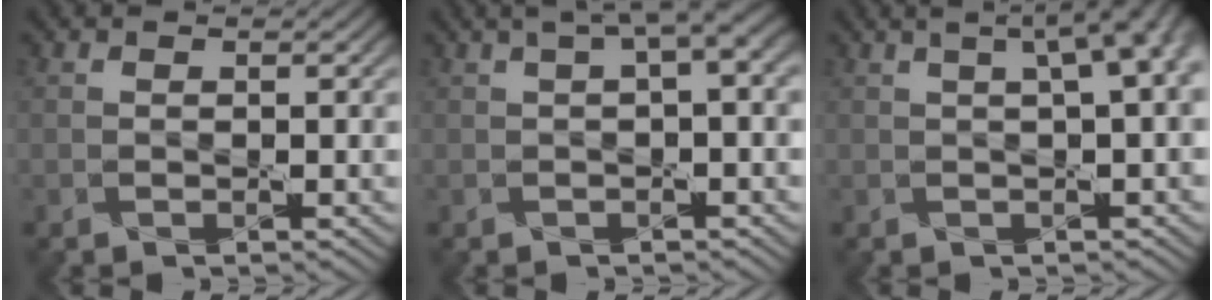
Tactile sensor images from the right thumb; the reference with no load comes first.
{"total": 3.9, "force": [1.2, 0.8, 3.7], "torque": [-0.054, 0.015, 0.019]}
{"total": 7.1, "force": [2.0, 2.4, 6.4], "torque": [-0.057, 0.034, 0.017]}